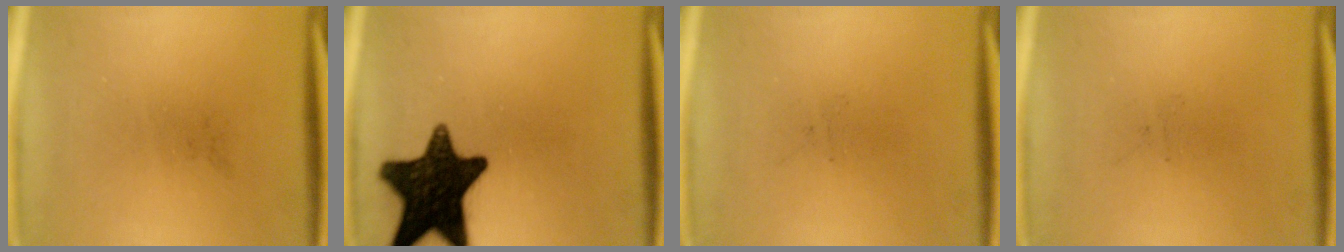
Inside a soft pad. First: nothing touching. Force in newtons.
{"total": 16.2}
{"total": 0.0}
{"total": 0.0}